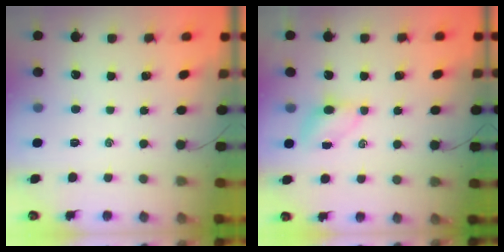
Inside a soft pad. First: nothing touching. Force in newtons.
{"total": 4.2, "press": 4.1, "slide": 1.2}